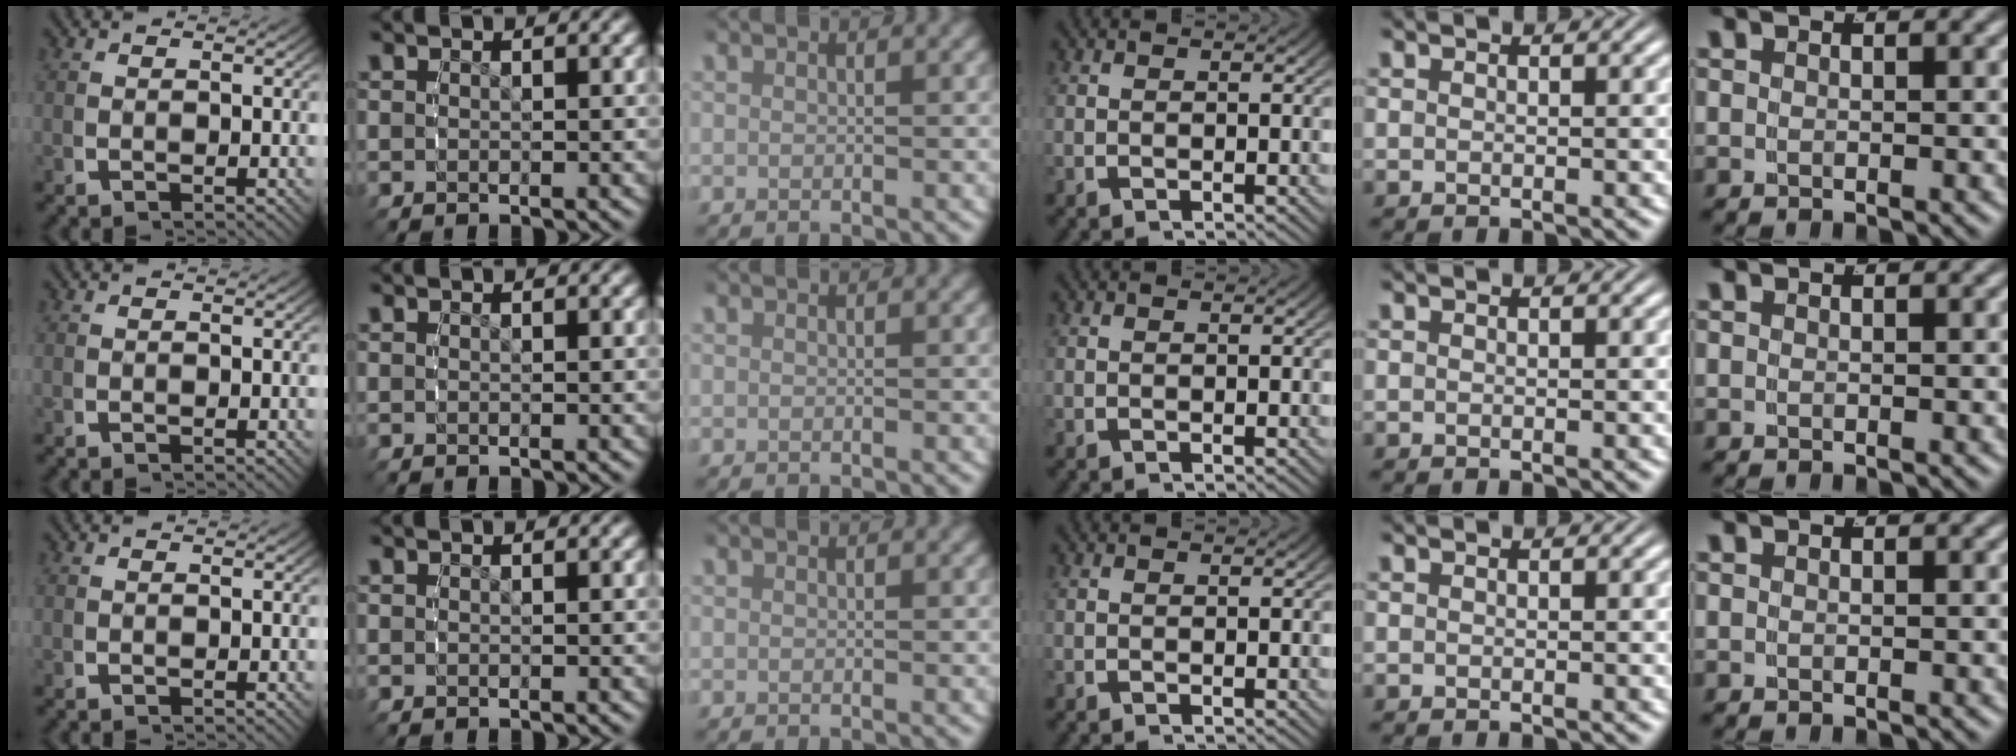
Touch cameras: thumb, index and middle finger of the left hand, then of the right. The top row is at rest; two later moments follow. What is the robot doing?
{"motion": "reach", "object": "photo album"}